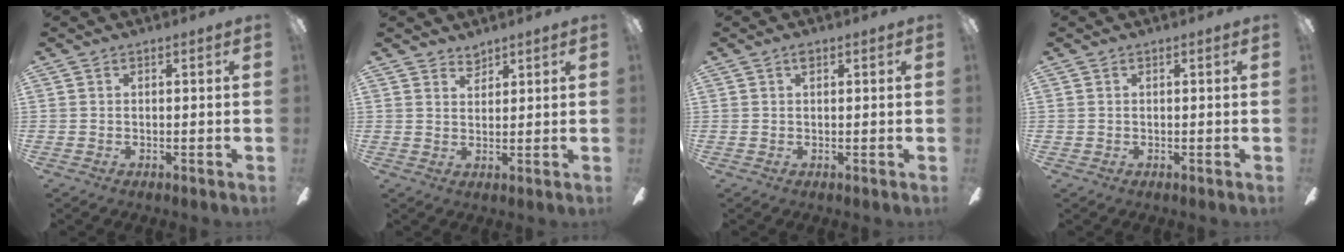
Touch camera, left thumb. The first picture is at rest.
{"total": 3.0, "force": [2.9, 1.0, 0.0], "torque": [0.004, -0.017, 0.054]}
{"total": 1.2, "force": [0.7, 0.6, 0.7], "torque": [-0.007, -0.001, 0.011]}
{"total": 0.5, "force": [0.3, 0.4, 0.0], "torque": [0.000, 0.004, 0.005]}